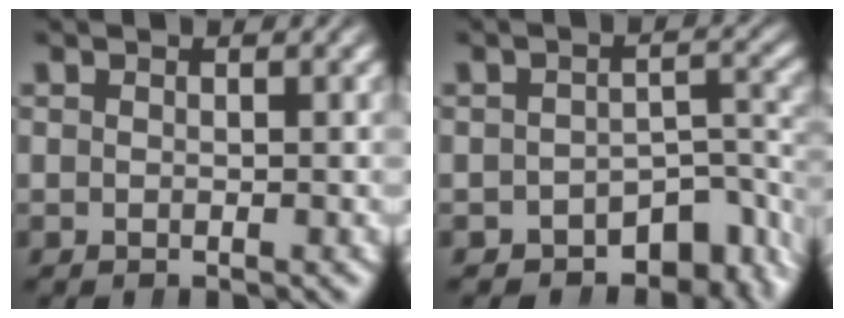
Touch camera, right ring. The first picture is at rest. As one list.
[{"total": 8.1, "force": [-5.5, 4.5, 3.8], "torque": [-0.029, -0.018, -0.079]}]